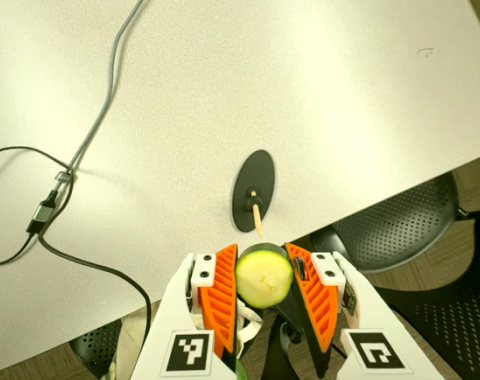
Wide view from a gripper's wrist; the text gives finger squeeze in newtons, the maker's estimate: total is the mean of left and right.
{"total": 8.3, "left": 8.2, "right": 8.4}